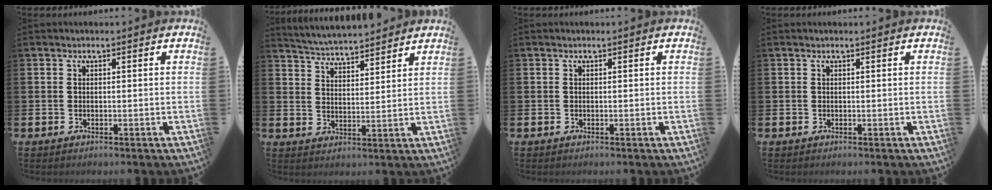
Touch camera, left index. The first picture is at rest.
{"total": 4.7, "force": [4.7, 0.4, -0.1], "torque": [-0.018, -0.030, 0.083]}
{"total": 0.0}
{"total": 0.0}